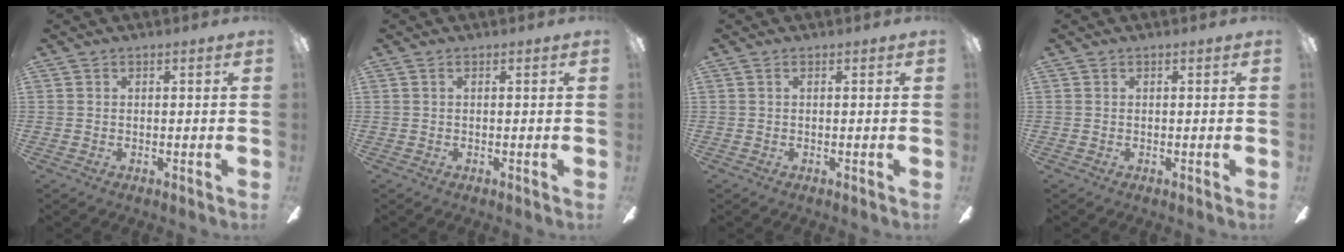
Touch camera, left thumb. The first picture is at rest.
{"total": 0.0}
{"total": 0.0}
{"total": 0.0}